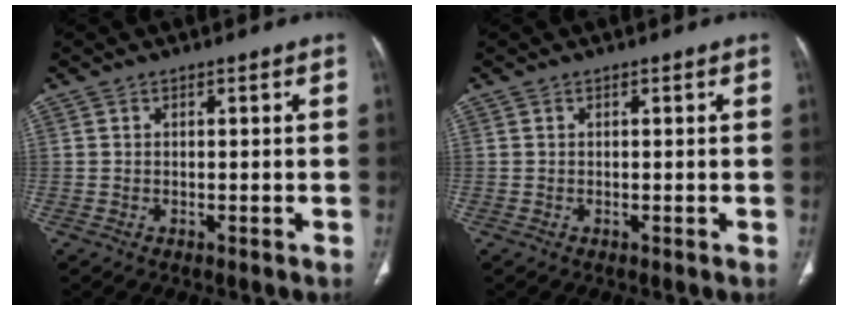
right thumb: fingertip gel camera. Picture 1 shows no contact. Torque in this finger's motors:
{"motor_torque": [0.22, 0.24, 0.19, -0.19, 0.03]}